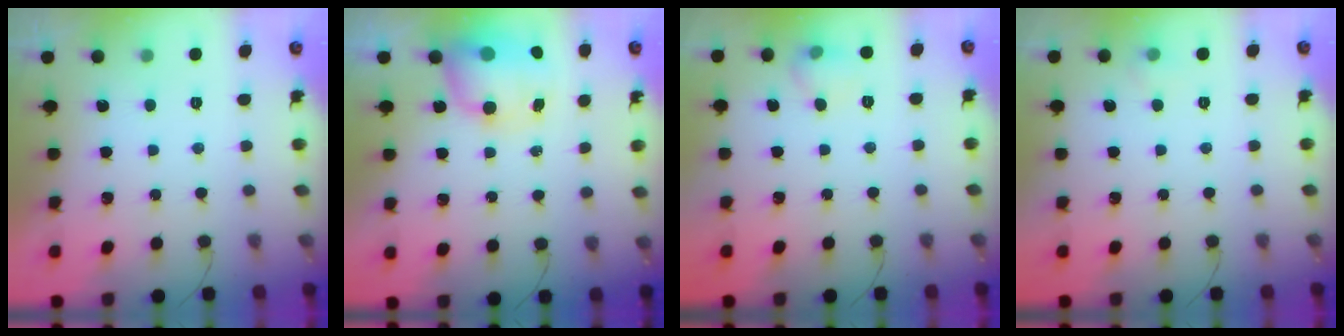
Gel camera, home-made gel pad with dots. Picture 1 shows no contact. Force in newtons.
{"total": 10.6, "press": 10.3, "slide": 2.7}
{"total": 5.9, "press": 5.7, "slide": 1.6}
{"total": 3.9, "press": 3.7, "slide": 1.4}